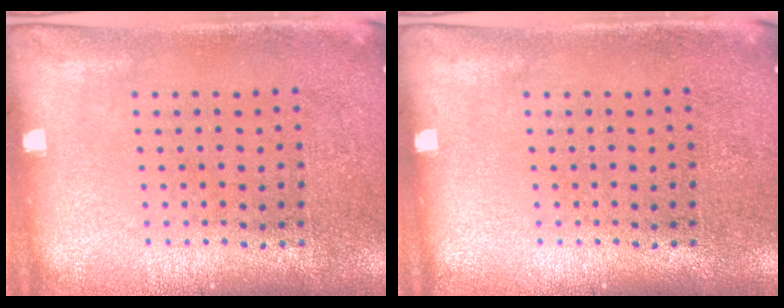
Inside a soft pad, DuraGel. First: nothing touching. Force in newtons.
{"total": 0.0}